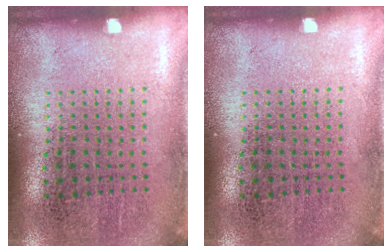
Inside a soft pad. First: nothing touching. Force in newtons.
{"total": 0.0}